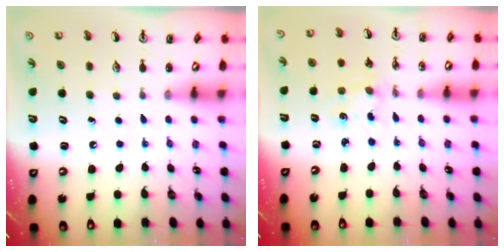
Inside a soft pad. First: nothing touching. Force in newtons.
{"total": 1.9, "press": 1.9, "slide": 0.3}